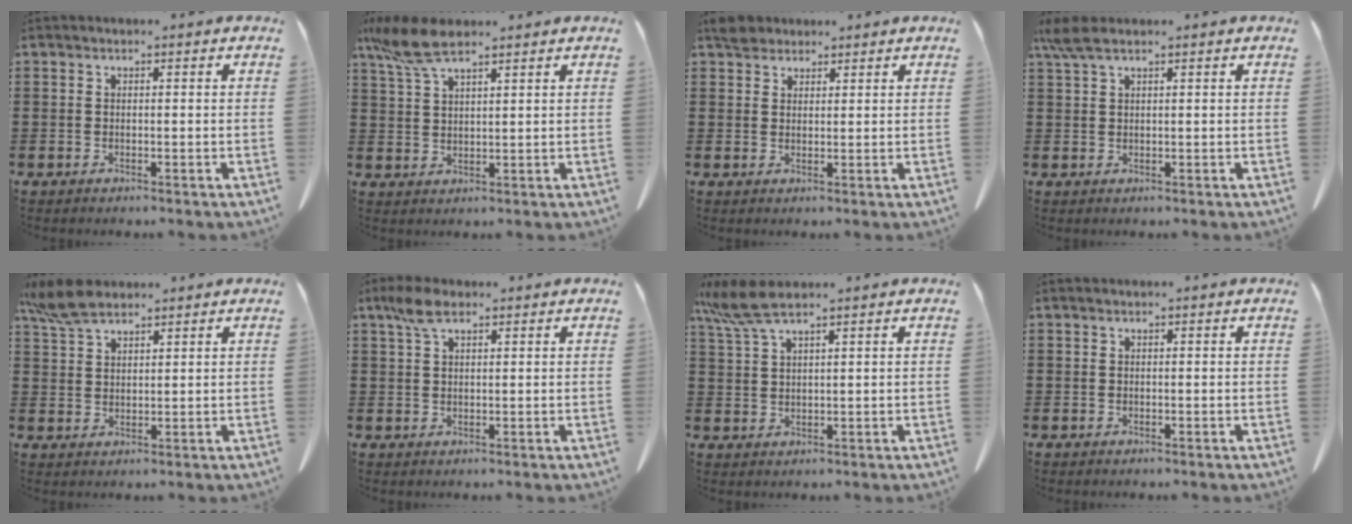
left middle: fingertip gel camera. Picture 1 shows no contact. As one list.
[{"total": 7.1, "force": [5.0, 1.9, 4.6], "torque": [-0.117, -0.011, 0.089]}, {"total": 2.9, "force": [2.5, 1.3, 0.7], "torque": [-0.014, 0.001, 0.049]}, {"total": 3.3, "force": [2.0, 0.7, 2.4], "torque": [-0.060, -0.003, 0.036]}, {"total": 6.1, "force": [4.6, 2.0, 3.4], "torque": [-0.087, -0.006, 0.087]}, {"total": 4.2, "force": [2.4, 1.7, 3.0], "torque": [-0.068, 0.005, 0.044]}, {"total": 6.2, "force": [4.5, 1.0, 4.2], "torque": [-0.107, -0.010, 0.080]}, {"total": 0.0}]